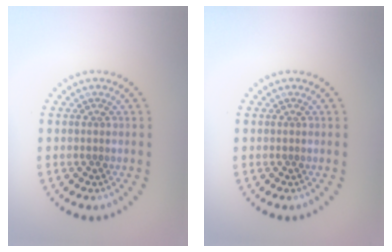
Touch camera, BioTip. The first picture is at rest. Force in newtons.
{"total": 0.0}